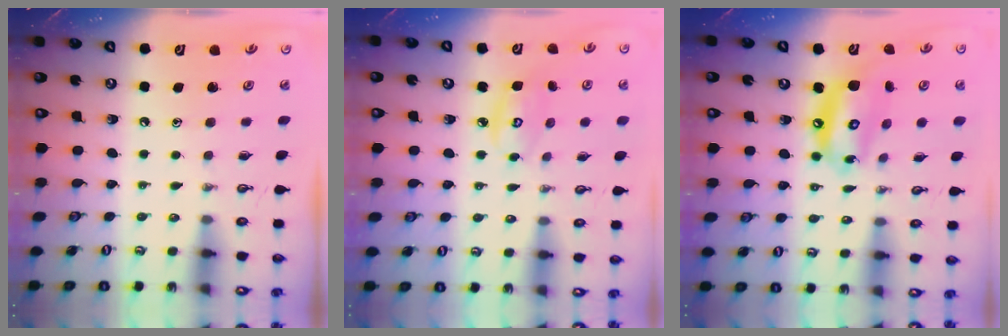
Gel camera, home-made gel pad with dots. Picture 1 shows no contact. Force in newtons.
{"total": 5.9, "press": 5.9, "slide": 0.2}
{"total": 13.9, "press": 13.8, "slide": 2.0}